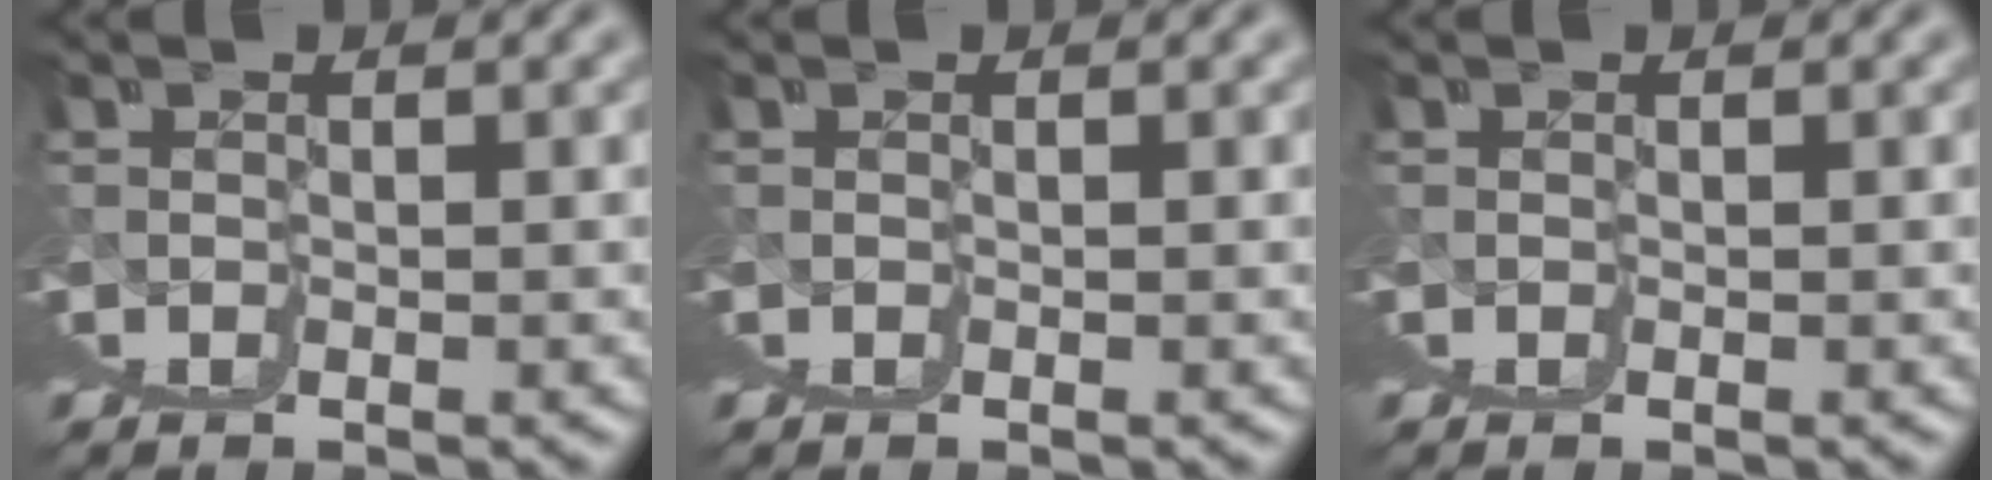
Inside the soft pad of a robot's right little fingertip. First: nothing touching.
{"total": 0.0}
{"total": 0.0}